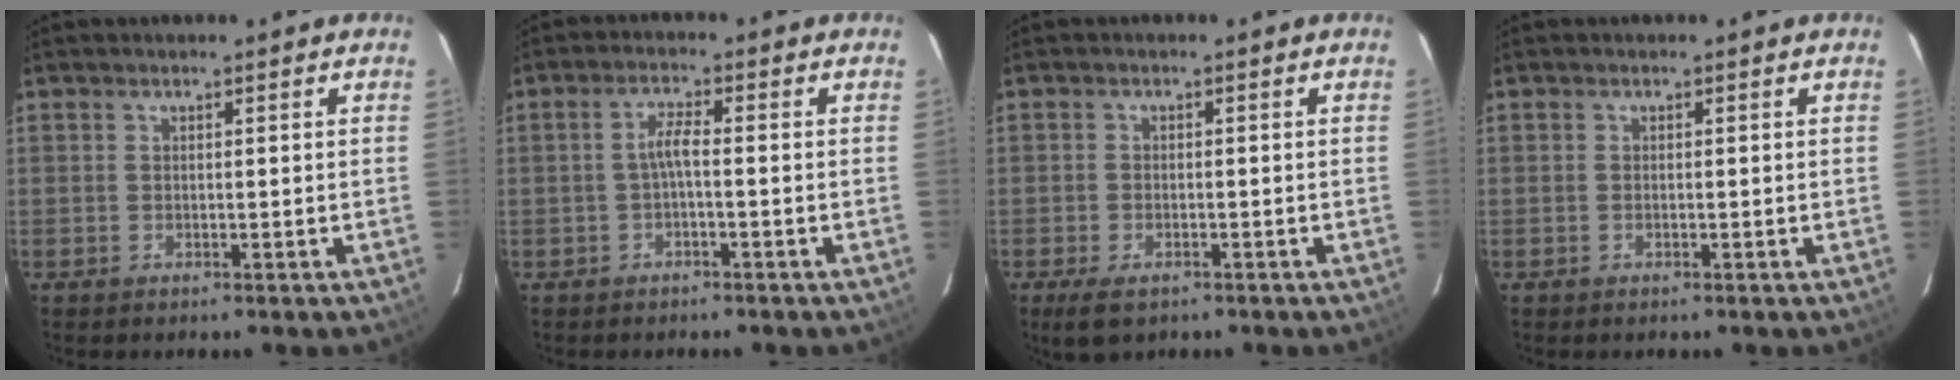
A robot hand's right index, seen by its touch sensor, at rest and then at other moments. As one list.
[{"total": 2.5, "force": [-0.8, 0.1, 2.3], "torque": [-0.049, 0.006, -0.015]}, {"total": 4.5, "force": [-2.9, 2.2, 2.7], "torque": [-0.066, -0.014, -0.050]}, {"total": 0.0}]